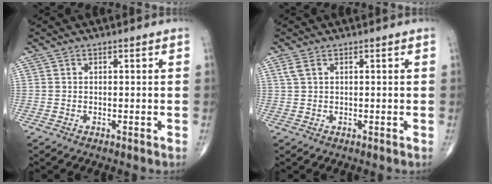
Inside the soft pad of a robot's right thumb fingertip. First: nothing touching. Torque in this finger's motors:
{"motor_torque": [-0.19, -0.19, 0.49, 0.26, 0.09]}